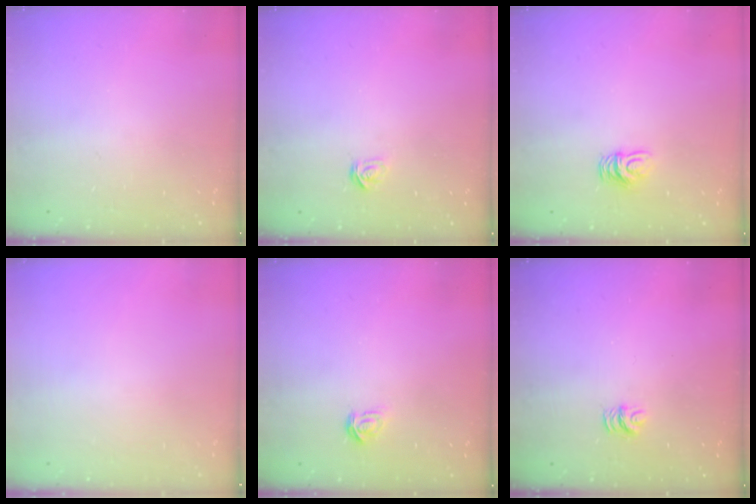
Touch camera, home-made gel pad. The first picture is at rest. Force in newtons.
{"total": 2.5, "press": 2.5, "slide": 0.2}
{"total": 6.5, "press": 6.4, "slide": 0.5}
{"total": 0.0}
{"total": 1.8, "press": 1.7, "slide": 0.2}
{"total": 4.6, "press": 4.6, "slide": 0.4}